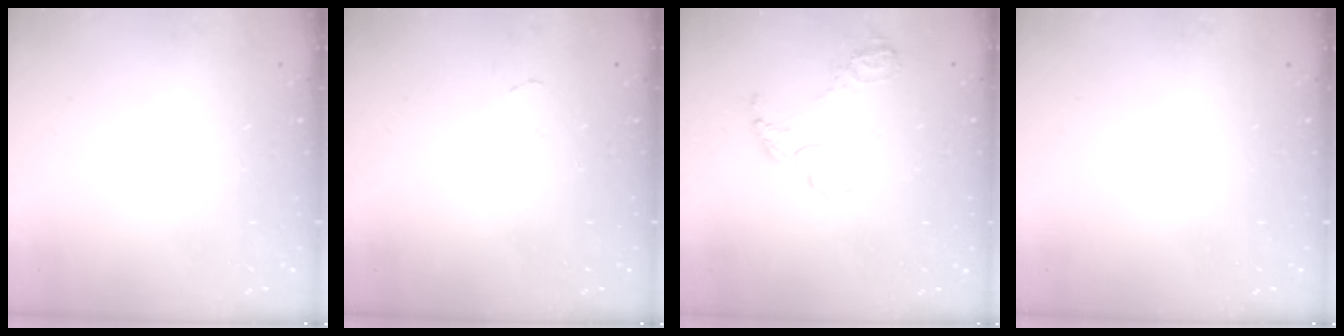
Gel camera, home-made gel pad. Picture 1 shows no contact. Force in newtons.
{"total": 2.7, "press": 2.3, "slide": 1.4}
{"total": 8.8, "press": 8.7, "slide": 0.7}
{"total": 0.0}